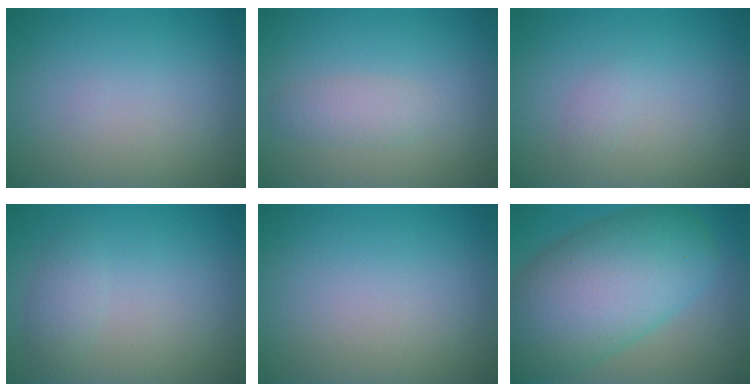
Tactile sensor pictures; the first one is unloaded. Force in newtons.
{"total": 1.7, "press": 1.7, "slide": 0.0}
{"total": 0.7, "press": 0.7, "slide": 0.0}
{"total": 1.4, "press": 1.4, "slide": 0.1}
{"total": 0.0}
{"total": 12.0, "press": 12.0, "slide": 0.4}